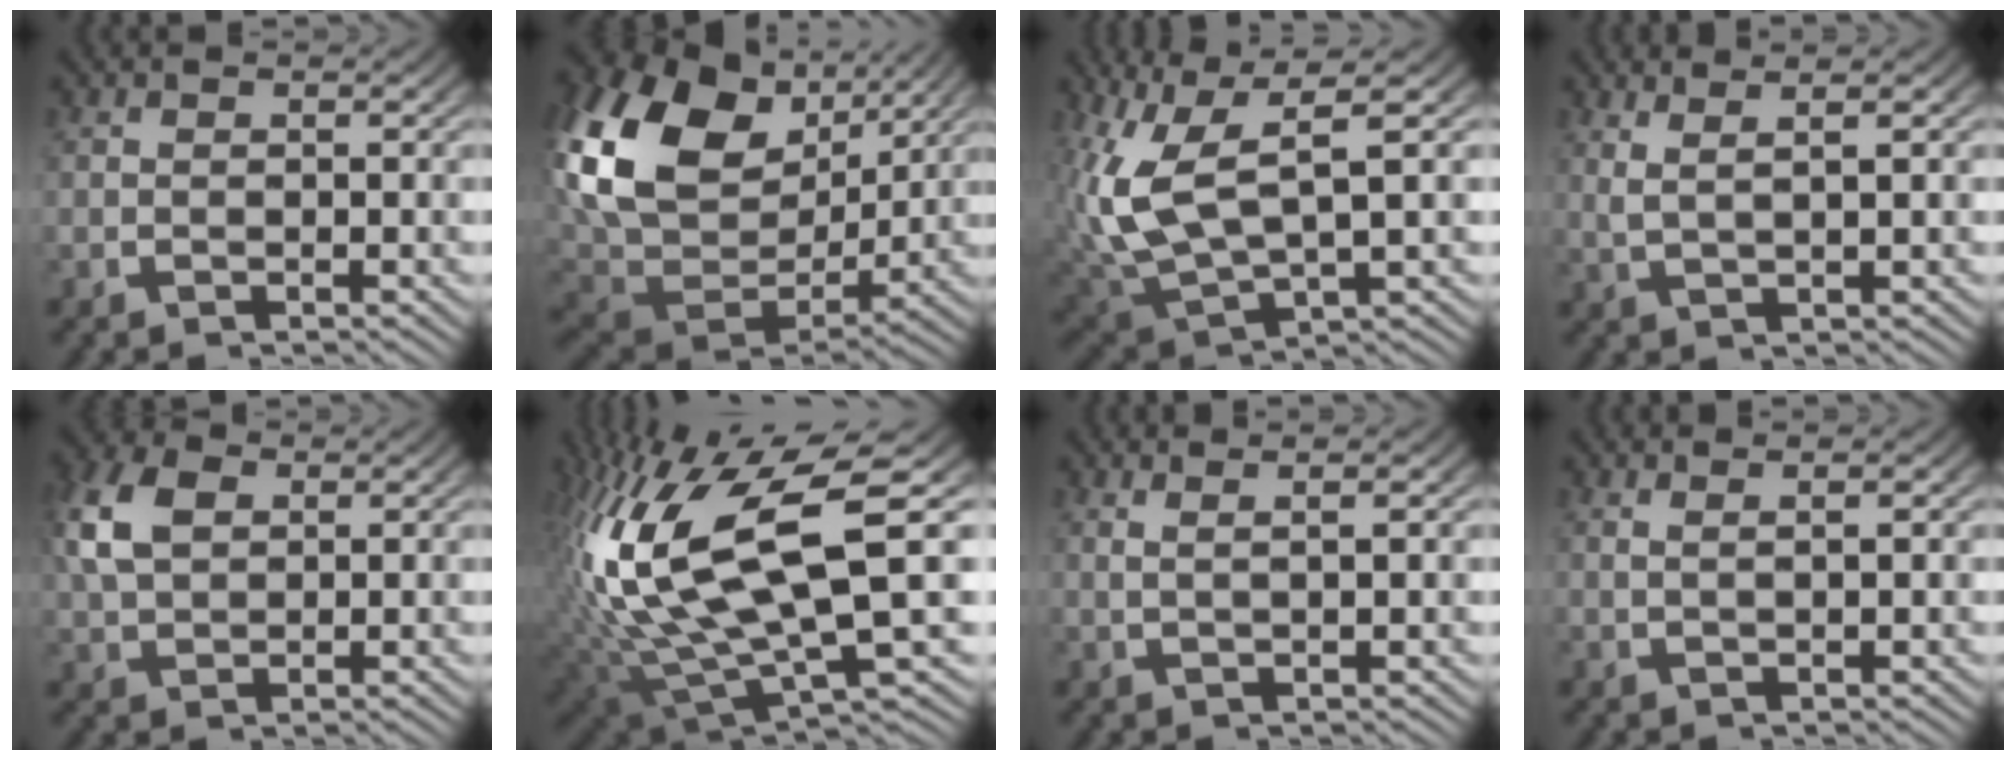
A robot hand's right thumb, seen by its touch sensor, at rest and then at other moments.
{"total": 15.8, "force": [2.6, 10.4, 11.6], "torque": [-0.259, -0.036, 0.057]}
{"total": 10.9, "force": [0.5, 6.9, 8.5], "torque": [-0.205, -0.035, 0.029]}
{"total": 3.2, "force": [2.1, 0.4, 2.4], "torque": [-0.045, 0.004, 0.043]}
{"total": 5.4, "force": [1.9, 3.5, 3.6], "torque": [-0.086, -0.004, 0.044]}
{"total": 17.9, "force": [-0.4, 10.4, 14.5], "torque": [-0.324, -0.047, 0.022]}
{"total": 2.2, "force": [1.4, 0.0, 1.6], "torque": [-0.025, 0.004, 0.030]}
{"total": 1.6, "force": [1.0, -0.1, 1.2], "torque": [-0.020, 0.002, 0.023]}